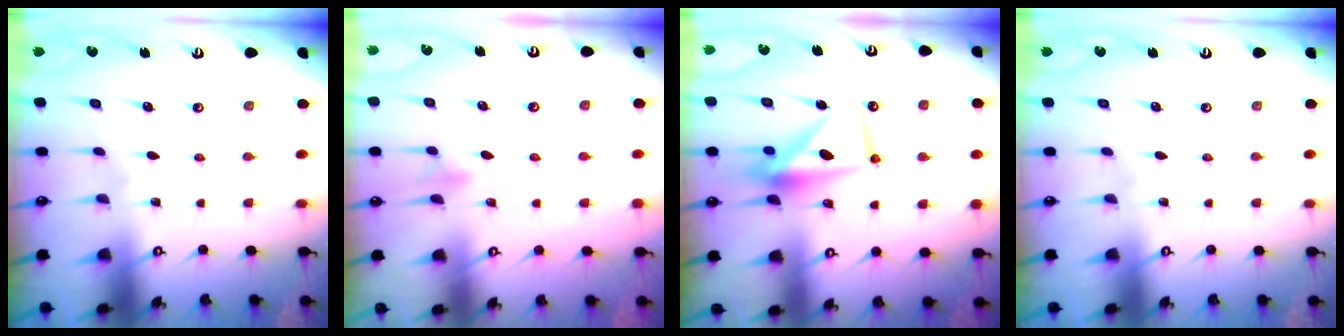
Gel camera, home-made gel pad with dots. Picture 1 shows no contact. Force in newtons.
{"total": 5.3, "press": 5.1, "slide": 1.3}
{"total": 11.2, "press": 11.1, "slide": 0.8}
{"total": 0.0}